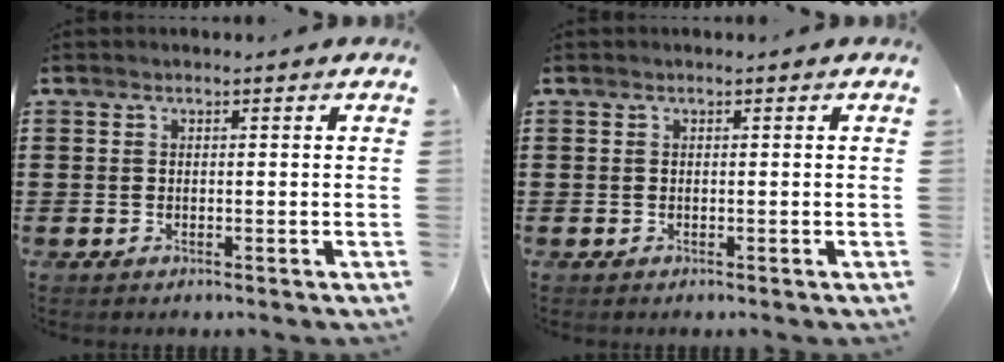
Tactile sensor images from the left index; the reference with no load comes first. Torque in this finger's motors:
{"motor_torque": [0.00, 0.00, 0.00, 0.00]}